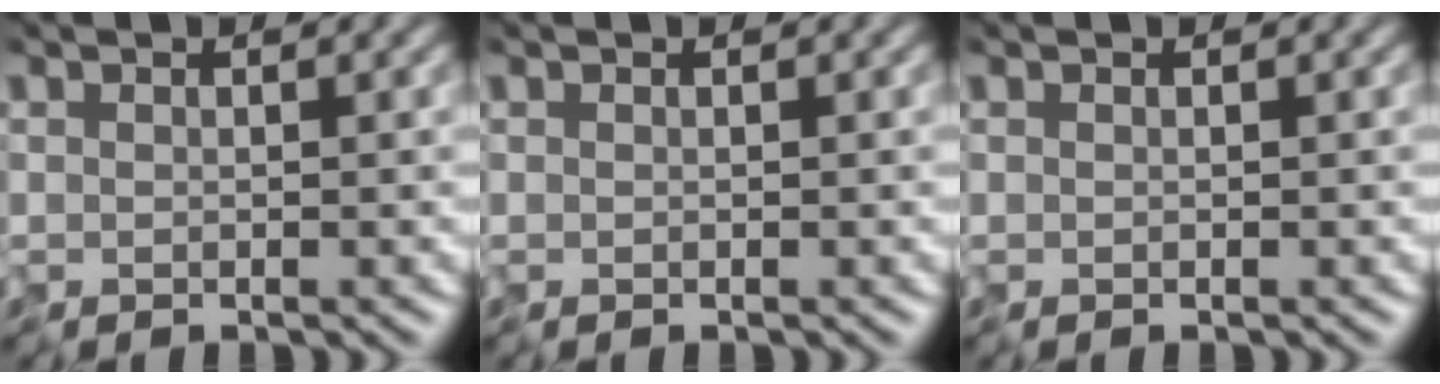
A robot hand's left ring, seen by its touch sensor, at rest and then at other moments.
{"total": 0.0}
{"total": 0.0}